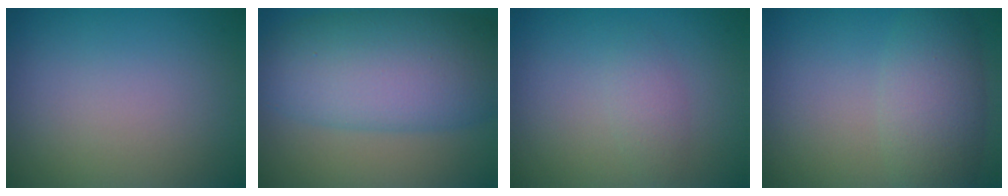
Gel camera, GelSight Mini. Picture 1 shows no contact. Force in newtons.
{"total": 10.2, "press": 10.2, "slide": 0.4}
{"total": 1.6, "press": 1.6, "slide": 0.1}
{"total": 4.6, "press": 4.6, "slide": 0.2}